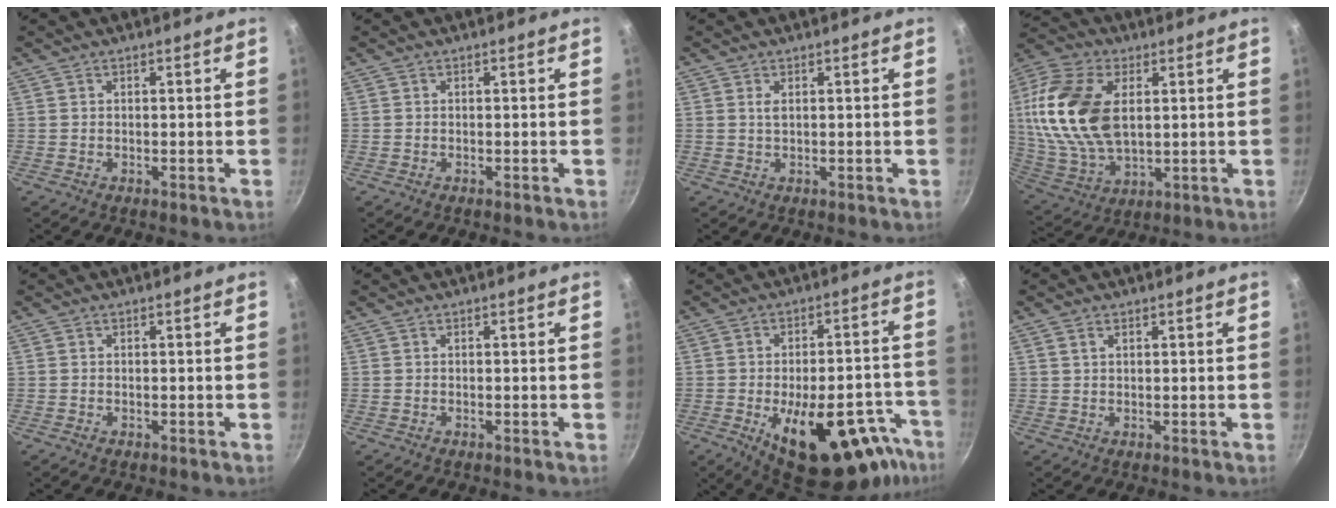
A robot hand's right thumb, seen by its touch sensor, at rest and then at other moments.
{"total": 0.0}
{"total": 1.0, "force": [0.3, 0.4, 0.9], "torque": [-0.016, -0.003, 0.006]}
{"total": 21.0, "force": [4.0, 12.6, 16.3], "torque": [-0.325, -0.010, 0.078]}
{"total": 0.0}
{"total": 0.0}
{"total": 23.9, "force": [-11.3, 11.2, 17.8], "torque": [-0.185, 0.031, -0.143]}
{"total": 1.6, "force": [0.9, 0.9, 0.9], "torque": [-0.013, -0.001, 0.016]}